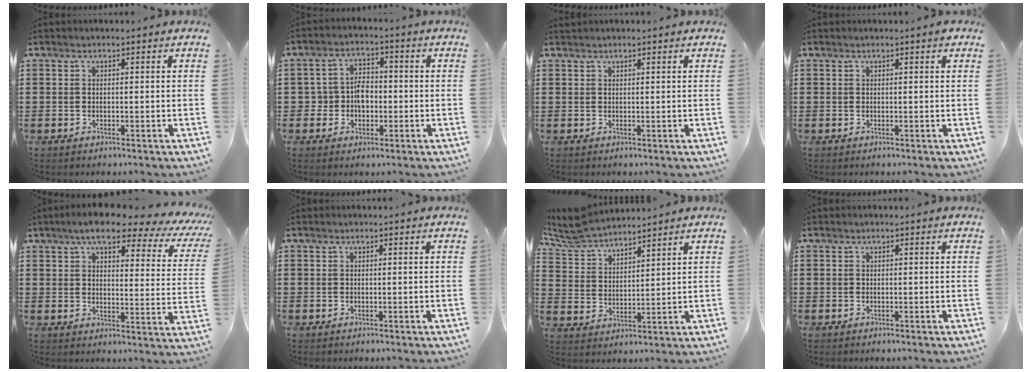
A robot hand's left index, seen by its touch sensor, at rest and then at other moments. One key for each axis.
{"total": 4.1, "fx": -0.9, "fy": 3.3, "fz": 2.3, "tx": -0.051, "ty": 0.008, "tz": -0.020}
{"total": 0.7, "fx": 0.6, "fy": 0.1, "fz": 0.3, "tx": -0.006, "ty": 0.001, "tz": 0.012}
{"total": 0.7, "fx": 0.4, "fy": 0.0, "fz": 0.5, "tx": -0.010, "ty": 0.001, "tz": 0.008}
{"total": 7.4, "fx": 5.6, "fy": 1.8, "fz": 4.4, "tx": -0.093, "ty": -0.025, "tz": 0.091}
{"total": 0.0}
{"total": 6.3, "fx": 5.9, "fy": 1.1, "fz": 1.8, "tx": -0.060, "ty": -0.020, "tz": 0.107}
{"total": 0.0}